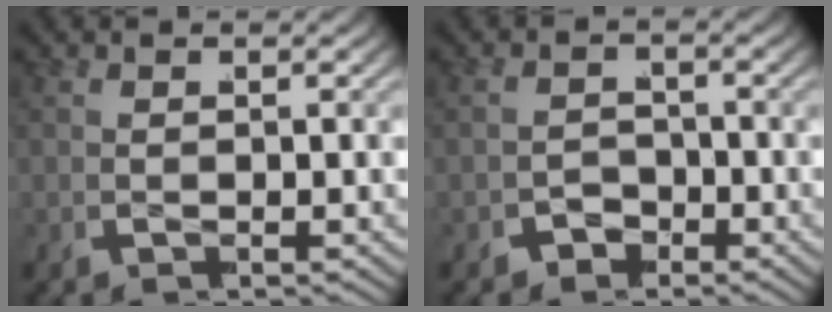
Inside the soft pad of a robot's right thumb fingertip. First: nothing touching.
{"total": 2.7, "force": [-1.6, 2.0, 0.9], "torque": [-0.008, -0.002, -0.028]}